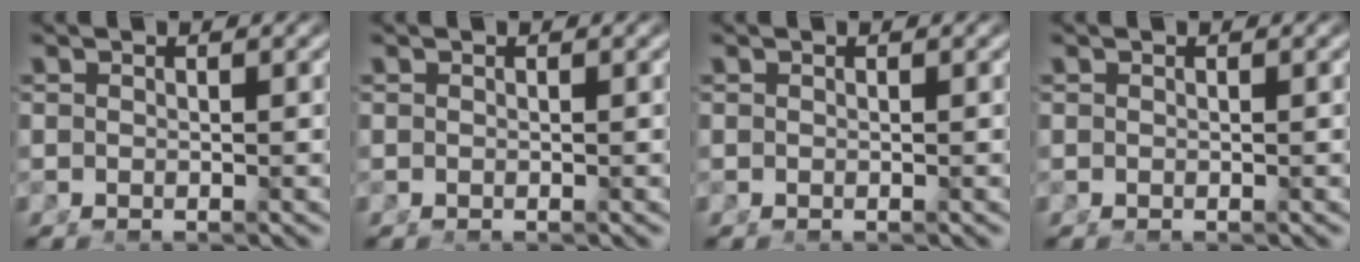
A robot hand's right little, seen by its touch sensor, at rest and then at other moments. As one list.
[{"total": 0.0}, {"total": 0.0}, {"total": 0.0}]